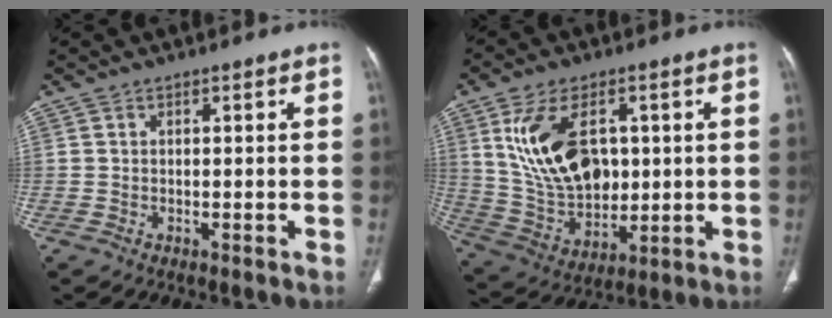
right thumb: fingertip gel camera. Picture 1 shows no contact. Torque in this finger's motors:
{"motor_torque": [-0.98, 1.55, 0.89, 0.95, 0.18]}